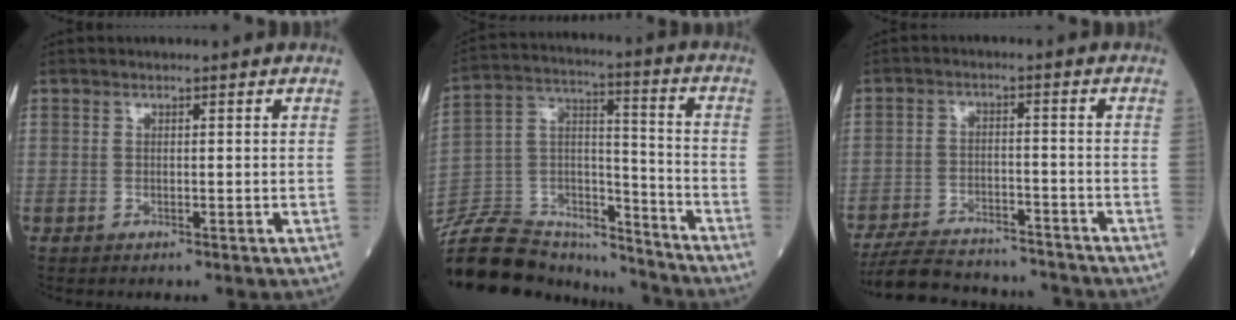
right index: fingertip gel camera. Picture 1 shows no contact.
{"total": 22.8, "force": [-20.5, 7.4, 6.7], "torque": [-0.174, 0.026, -0.337]}
{"total": 14.8, "force": [-13.8, 3.0, 4.5], "torque": [-0.088, 0.002, -0.206]}